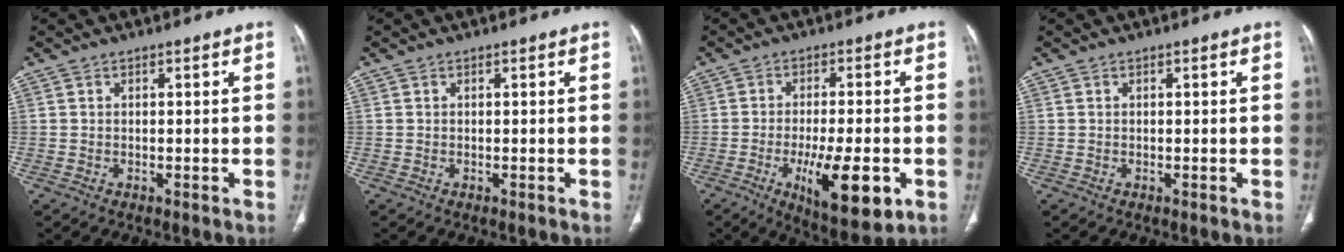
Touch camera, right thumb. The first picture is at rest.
{"total": 0.0}
{"total": 13.7, "force": [-4.6, 4.3, 12.2], "torque": [-0.187, -0.006, -0.062]}
{"total": 0.0}